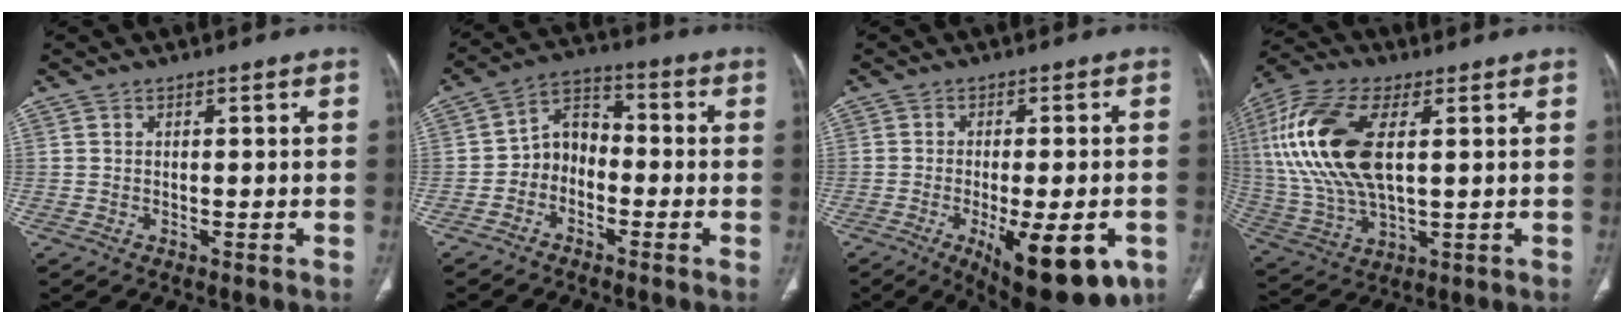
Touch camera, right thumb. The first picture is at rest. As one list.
[{"total": 7.0, "force": [-2.2, 5.4, 3.9], "torque": [-0.043, 0.037, -0.056]}, {"total": 17.0, "force": [-7.1, 6.3, 14.1], "torque": [-0.155, -0.001, -0.084]}, {"total": 20.2, "force": [4.0, 9.6, 17.3], "torque": [-0.383, -0.002, 0.077]}]